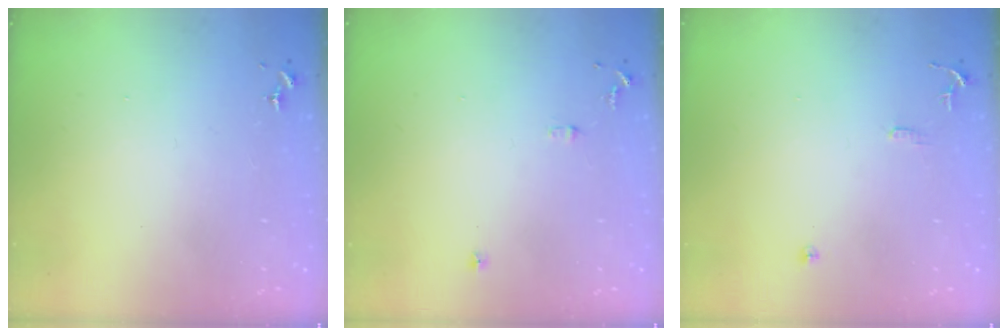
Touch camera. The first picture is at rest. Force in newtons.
{"total": 6.1, "press": 6.1, "slide": 0.7}
{"total": 7.1, "press": 7.1, "slide": 0.7}